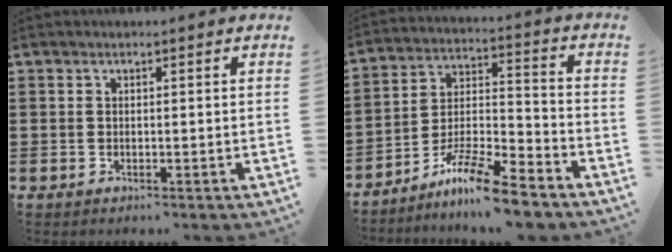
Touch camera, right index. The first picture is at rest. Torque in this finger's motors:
{"motor_torque": [0.13, 0.11, 0.47, 0.05]}